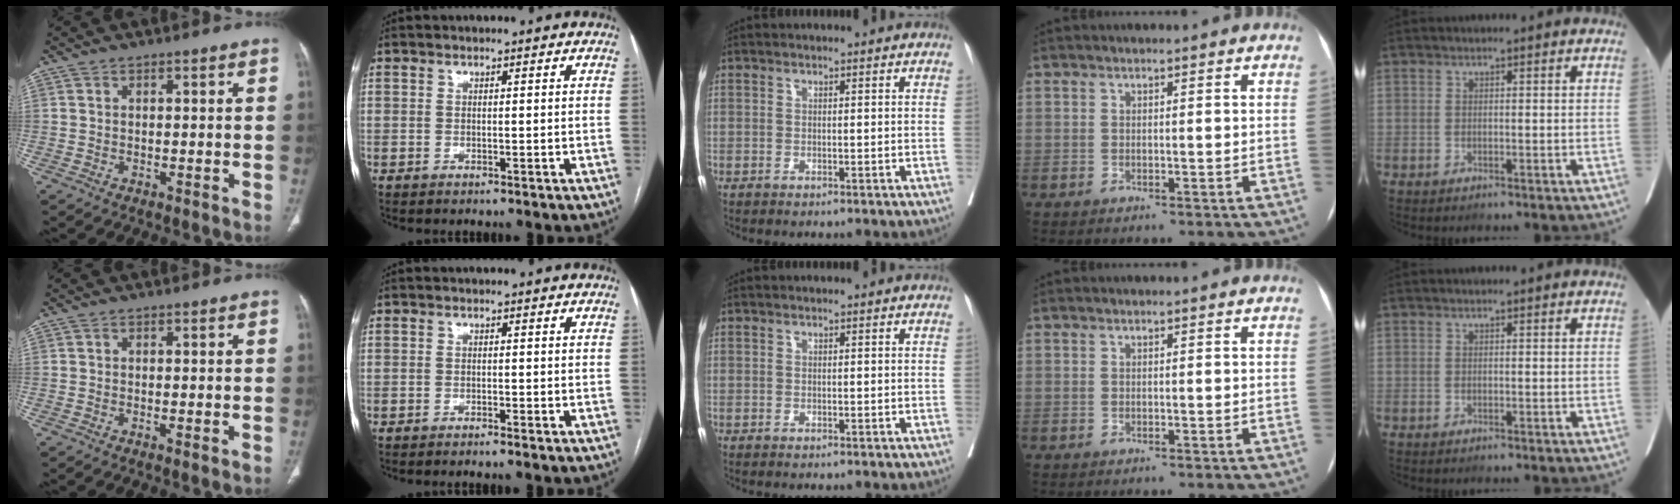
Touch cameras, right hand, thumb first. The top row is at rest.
{"thumb": {"total": 0.9, "force": [-0.2, 0.2, 0.8], "torque": [-0.017, -0.003, -0.002]}, "index": {"total": 0.9, "force": [-0.7, -0.3, 0.4], "torque": [-0.007, 0.003, -0.014]}}